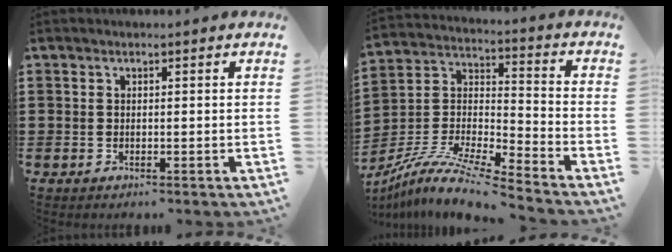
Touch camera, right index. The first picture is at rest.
{"total": 10.2, "force": [-9.1, 0.8, 4.7], "torque": [-0.105, 0.003, -0.186]}